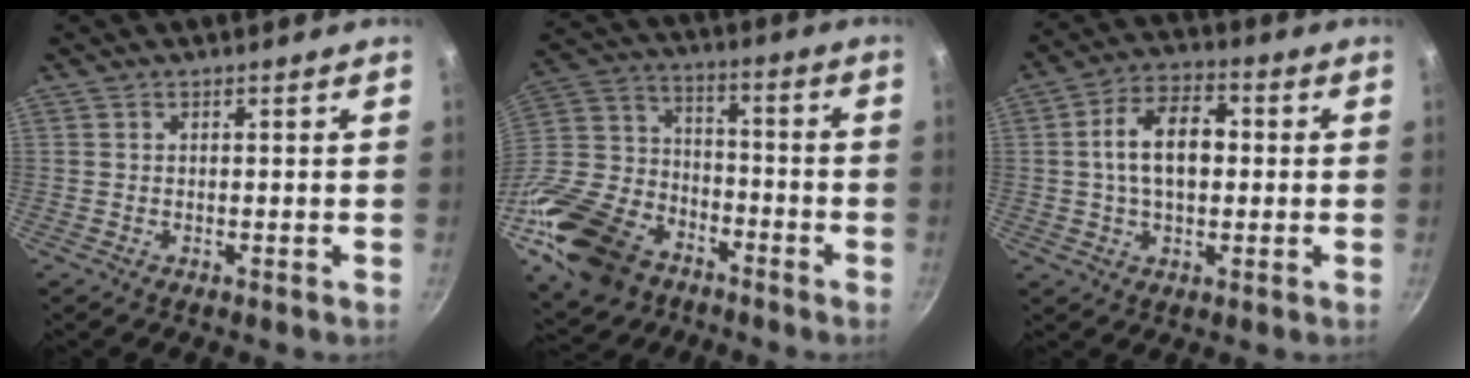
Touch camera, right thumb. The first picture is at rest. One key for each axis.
{"total": 25.2, "fx": -13.7, "fy": 16.6, "fz": 13.2, "tx": -0.255, "ty": 0.069, "tz": -0.252}
{"total": 11.7, "fx": 0.8, "fy": 7.1, "fz": 9.2, "tx": -0.134, "ty": 0.026, "tz": 0.004}